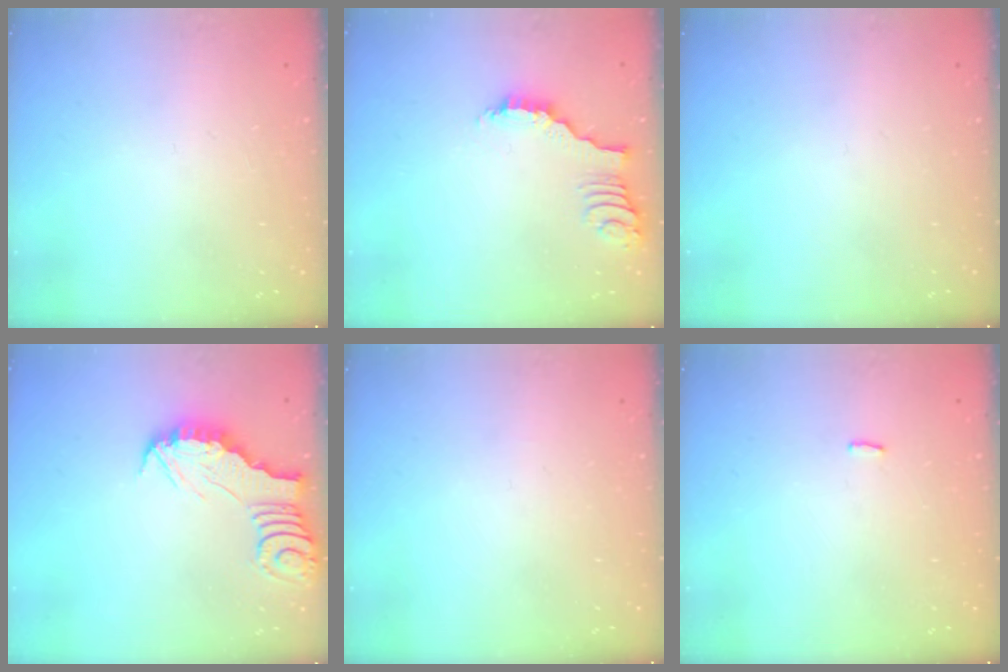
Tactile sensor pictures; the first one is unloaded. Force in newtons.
{"total": 2.2, "press": 2.1, "slide": 0.4}
{"total": 0.0}
{"total": 2.8, "press": 2.7, "slide": 0.3}
{"total": 0.0}
{"total": 2.2, "press": 2.1, "slide": 0.4}